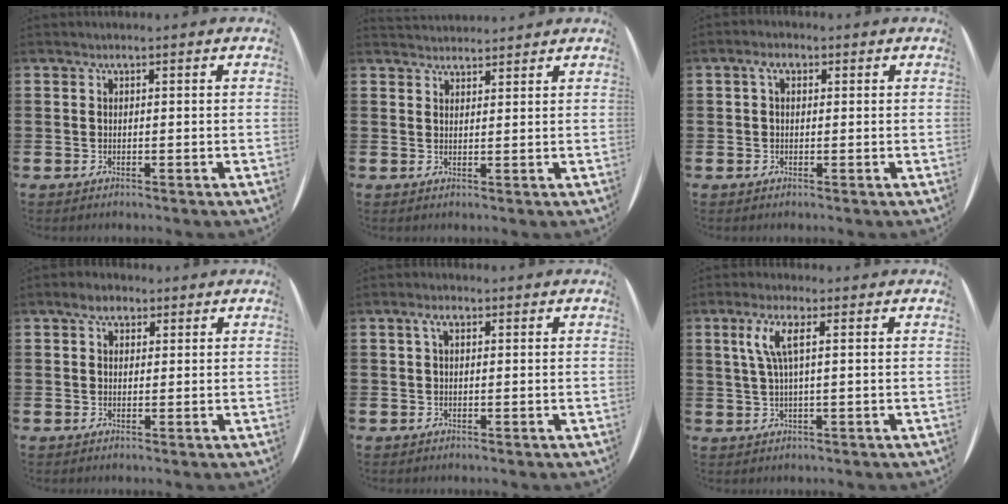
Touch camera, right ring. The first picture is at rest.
{"total": 2.0, "force": [1.9, 0.0, -0.5], "torque": [0.005, -0.004, 0.037]}
{"total": 1.7, "force": [0.5, 1.2, 1.2], "torque": [-0.027, 0.011, 0.007]}
{"total": 2.5, "force": [1.6, 1.5, 1.1], "torque": [-0.026, 0.010, 0.029]}
{"total": 1.6, "force": [0.5, 0.8, 1.2], "torque": [-0.028, 0.007, 0.009]}
{"total": 3.8, "force": [1.2, 0.6, 3.6], "torque": [-0.082, 0.002, 0.015]}